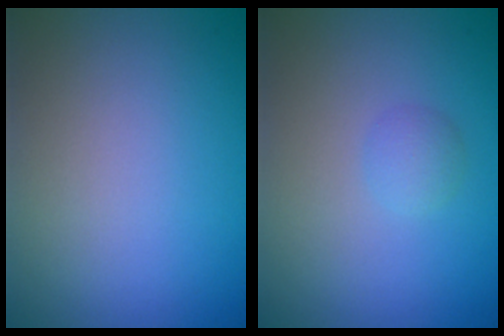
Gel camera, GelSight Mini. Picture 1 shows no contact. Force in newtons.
{"total": 1.3, "press": 1.3, "slide": 0.0}